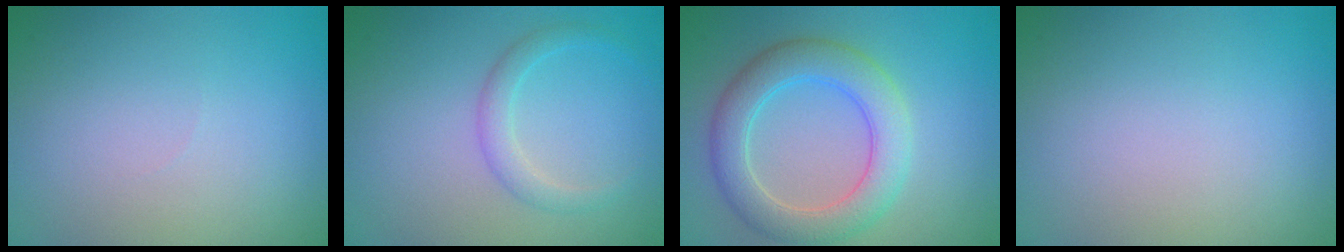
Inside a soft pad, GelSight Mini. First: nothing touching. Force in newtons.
{"total": 1.8, "press": 1.8, "slide": 0.0}
{"total": 5.3, "press": 5.2, "slide": 0.3}
{"total": 0.0}